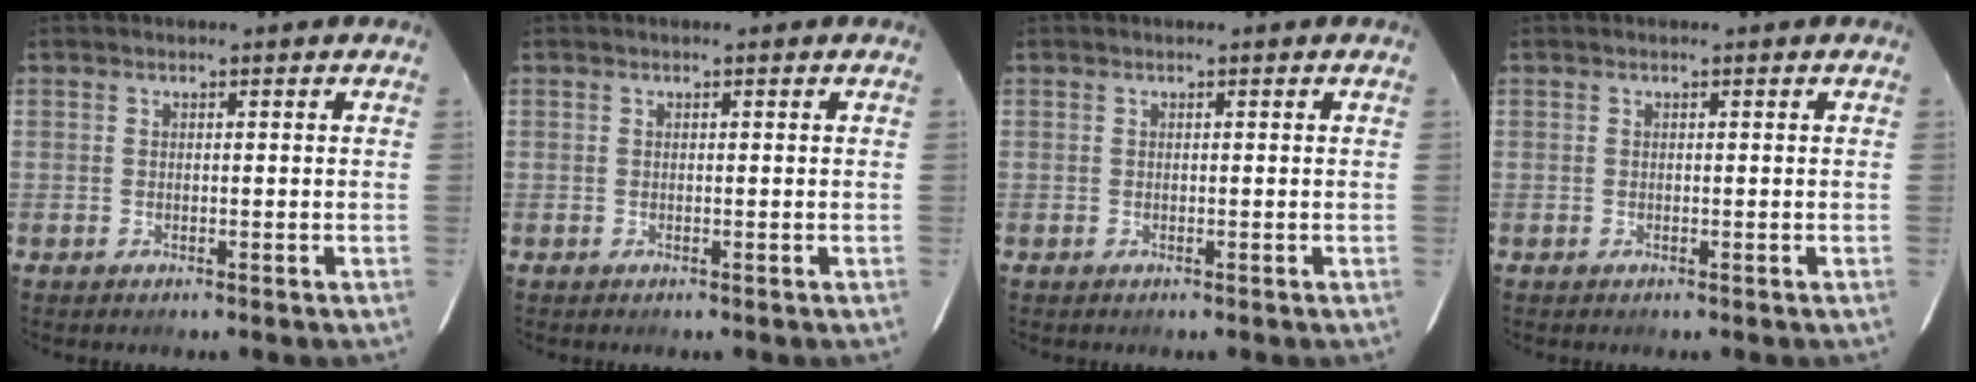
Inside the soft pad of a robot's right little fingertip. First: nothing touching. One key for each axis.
{"total": 0.0}
{"total": 0.0}
{"total": 0.0}